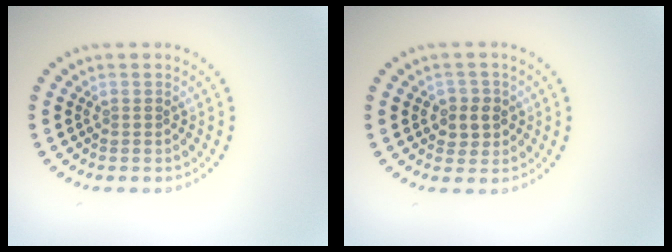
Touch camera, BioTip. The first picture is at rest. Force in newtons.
{"total": 2.3, "press": 2.2, "slide": 0.7}